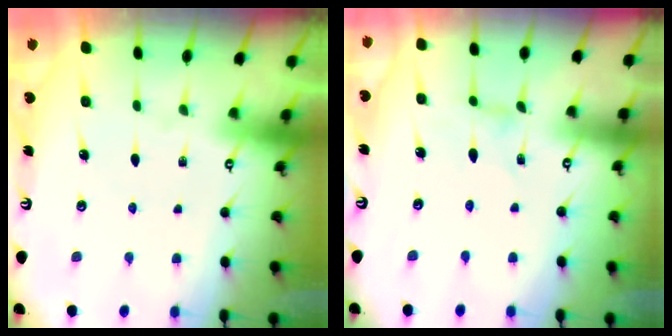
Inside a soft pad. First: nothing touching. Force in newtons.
{"total": 0.0}